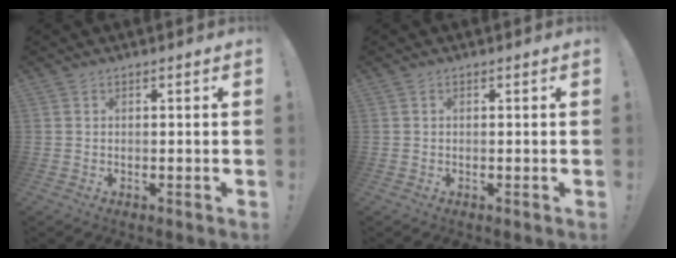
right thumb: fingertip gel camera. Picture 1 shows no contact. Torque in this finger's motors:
{"motor_torque": [-0.16, 0.05, 0.01, 0.12, -0.01]}